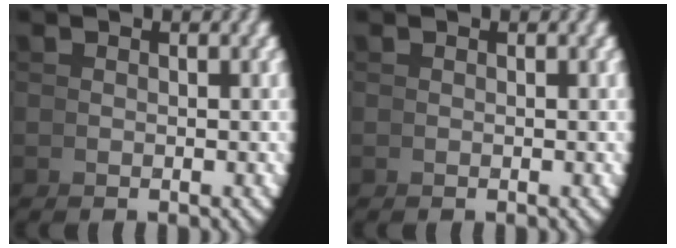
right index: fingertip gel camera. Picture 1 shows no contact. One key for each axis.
{"total": 0.0}